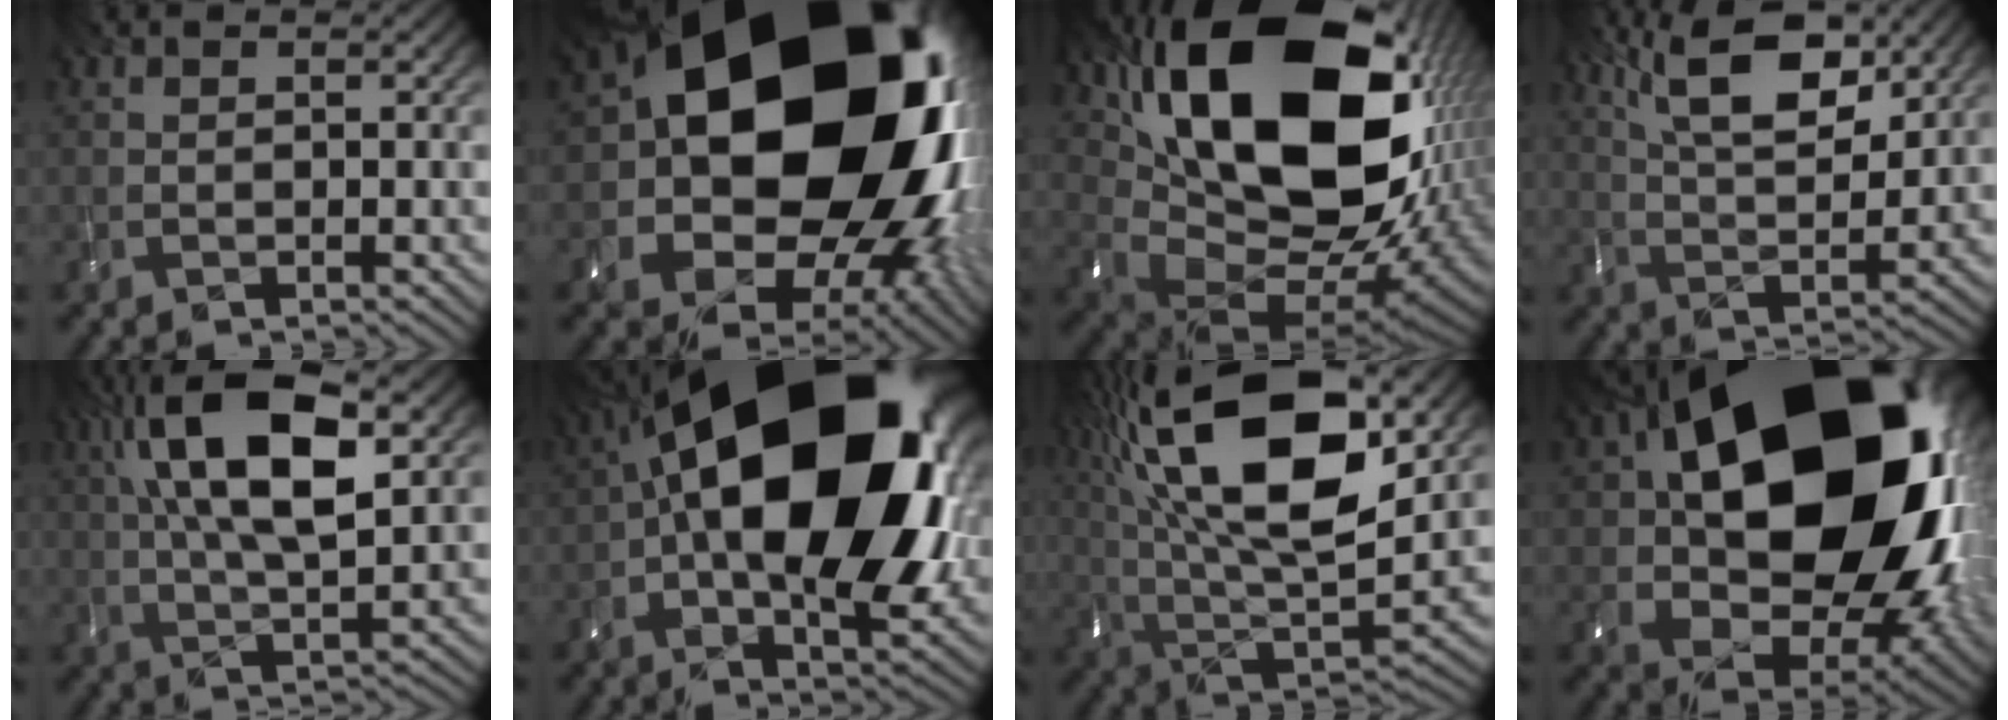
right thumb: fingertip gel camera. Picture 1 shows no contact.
{"total": 23.0, "force": [2.7, 17.6, 14.5], "torque": [-0.283, -0.084, 0.078]}
{"total": 21.2, "force": [5.5, 13.7, 15.2], "torque": [-0.323, -0.032, 0.129]}
{"total": 12.2, "force": [6.8, 4.4, 9.1], "torque": [-0.166, 0.017, 0.108]}
{"total": 13.8, "force": [4.3, 5.2, 12.1], "torque": [-0.237, 0.019, 0.072]}
{"total": 21.5, "force": [2.5, 11.9, 17.8], "torque": [-0.318, 0.000, 0.045]}
{"total": 19.2, "force": [7.6, 8.5, 15.5], "torque": [-0.324, 0.032, 0.125]}
{"total": 21.2, "force": [4.5, 14.6, 14.7], "torque": [-0.279, -0.017, 0.116]}